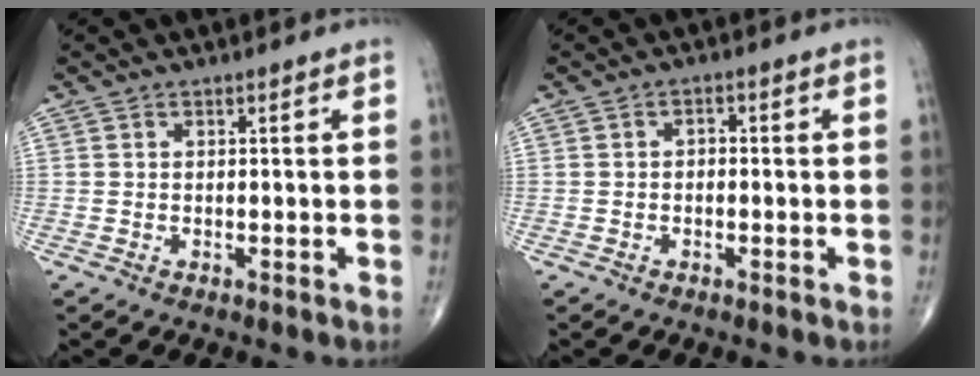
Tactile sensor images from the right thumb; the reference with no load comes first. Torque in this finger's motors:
{"motor_torque": [0.31, -0.50, -0.20, 0.04, 0.02]}